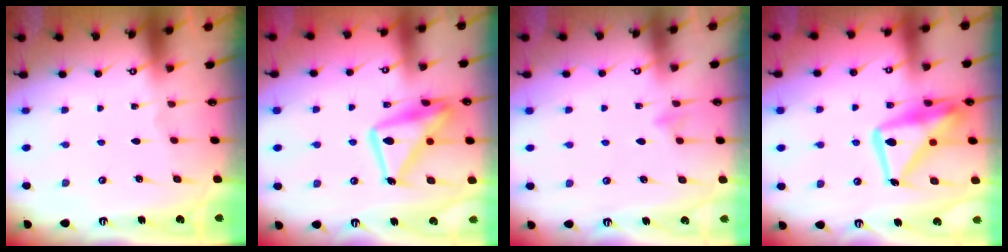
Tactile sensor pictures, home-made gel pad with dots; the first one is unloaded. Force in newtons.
{"total": 17.3, "press": 17.2, "slide": 1.3}
{"total": 5.6, "press": 5.6, "slide": 0.7}
{"total": 18.9, "press": 18.8, "slide": 2.0}